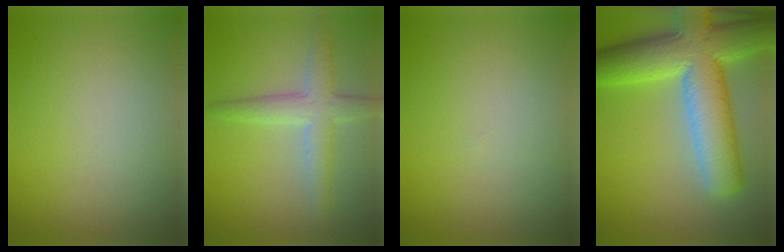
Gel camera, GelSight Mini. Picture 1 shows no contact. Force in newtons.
{"total": 3.8, "press": 3.8, "slide": 0.0}
{"total": 0.0}
{"total": 12.0, "press": 12.0, "slide": 0.7}